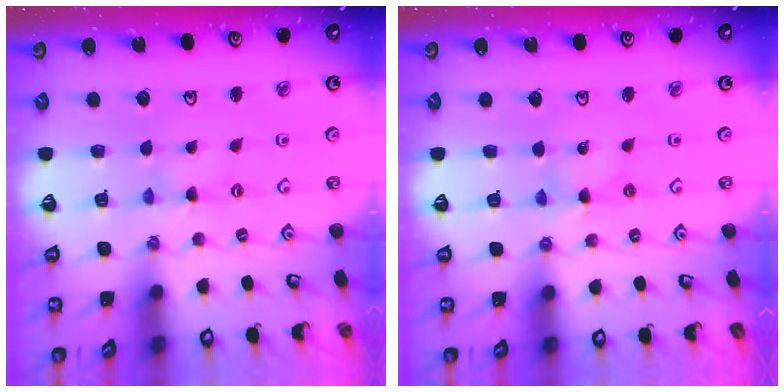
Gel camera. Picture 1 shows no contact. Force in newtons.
{"total": 0.8, "press": 0.8, "slide": 0.1}